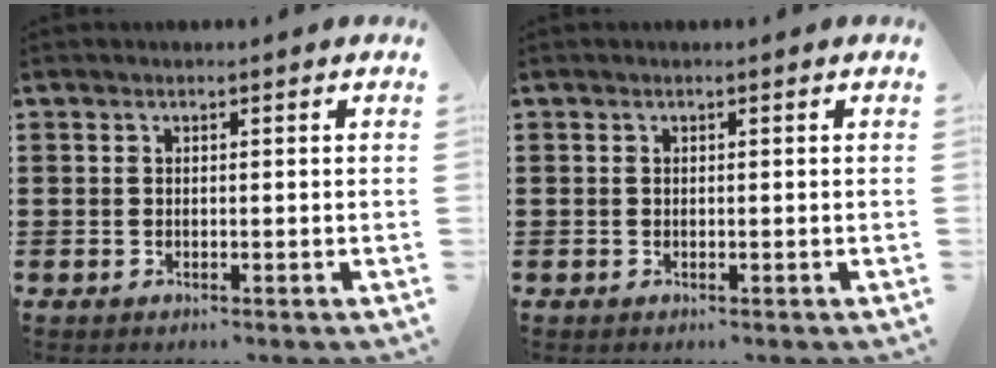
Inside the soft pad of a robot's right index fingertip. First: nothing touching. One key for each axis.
{"total": 0.0}